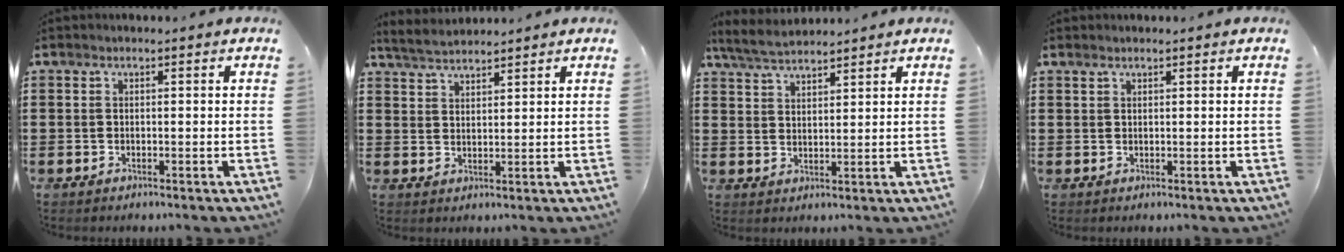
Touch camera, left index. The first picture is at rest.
{"total": 3.5, "force": [3.4, 0.5, 0.7], "torque": [-0.024, -0.006, 0.063]}
{"total": 4.3, "force": [4.0, 0.7, 1.4], "torque": [-0.041, -0.008, 0.074]}
{"total": 0.7, "force": [0.6, 0.2, 0.2], "torque": [-0.006, -0.001, 0.014]}